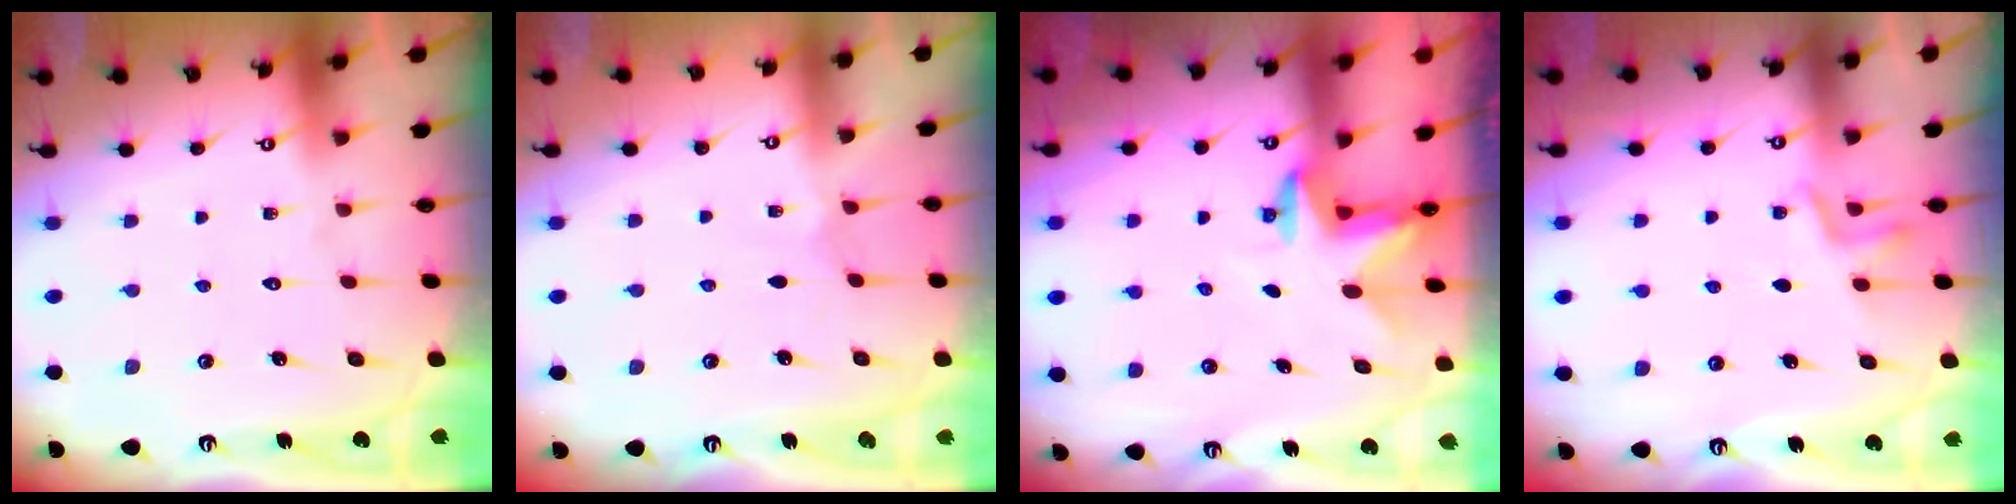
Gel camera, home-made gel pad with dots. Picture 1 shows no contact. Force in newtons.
{"total": 0.5, "press": 0.5, "slide": 0.2}
{"total": 2.4, "press": 2.3, "slide": 0.4}
{"total": 3.8, "press": 3.6, "slide": 1.4}